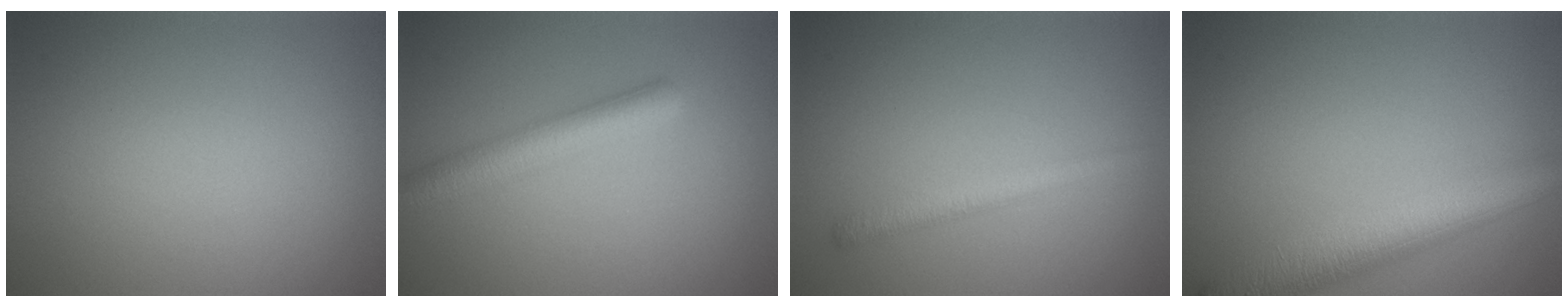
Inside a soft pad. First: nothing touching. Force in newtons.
{"total": 3.8, "press": 3.8, "slide": 0.2}
{"total": 1.9, "press": 1.9, "slide": 0.1}
{"total": 6.2, "press": 6.2, "slide": 0.2}